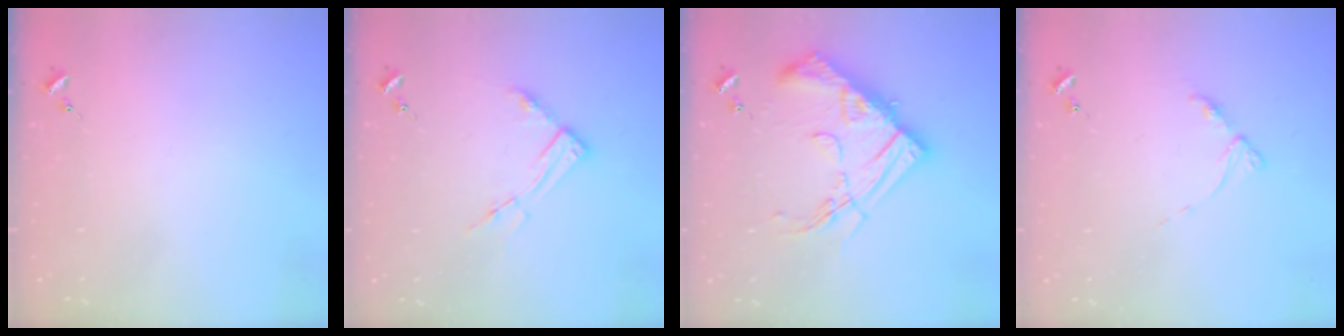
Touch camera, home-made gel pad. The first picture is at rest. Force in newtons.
{"total": 8.6, "press": 8.5, "slide": 0.9}
{"total": 19.9, "press": 19.8, "slide": 2.0}
{"total": 5.2, "press": 5.1, "slide": 0.6}